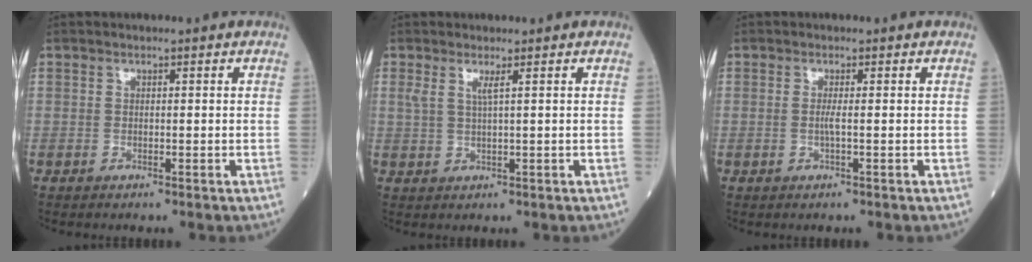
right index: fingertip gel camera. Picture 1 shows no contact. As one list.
[{"total": 1.8, "force": [0.9, -0.2, 1.6], "torque": [-0.040, 0.000, 0.019]}, {"total": 1.1, "force": [-0.2, -0.3, 1.0], "torque": [-0.023, -0.001, -0.006]}]